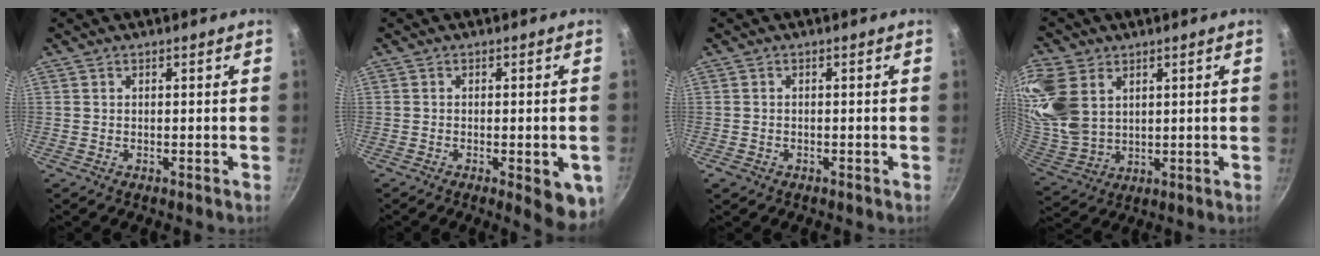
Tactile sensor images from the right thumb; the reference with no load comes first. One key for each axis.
{"total": 7.6, "fx": -2.5, "fy": 2.3, "fz": 6.8, "tx": -0.065, "ty": 0.003, "tz": -0.029}
{"total": 1.1, "fx": -0.6, "fy": 0.8, "fz": 0.3, "tx": -0.010, "ty": 0.002, "tz": -0.006}
{"total": 16.6, "fx": 6.2, "fy": 11.8, "fz": 9.8, "tx": -0.217, "ty": -0.015, "tz": 0.140}